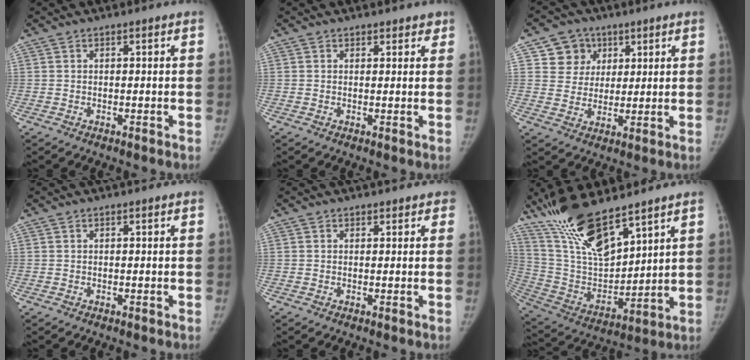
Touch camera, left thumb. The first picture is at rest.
{"total": 1.6, "force": [1.2, 0.9, 0.5], "torque": [0.011, -0.005, 0.010]}
{"total": 7.2, "force": [3.1, 6.5, 0.5], "torque": [0.032, -0.011, 0.053]}
{"total": 0.0}
{"total": 1.2, "force": [0.8, 0.8, 0.4], "torque": [0.011, -0.002, 0.004]}
{"total": 17.5, "force": [13.1, 4.9, 10.5], "torque": [-0.178, -0.062, 0.265]}